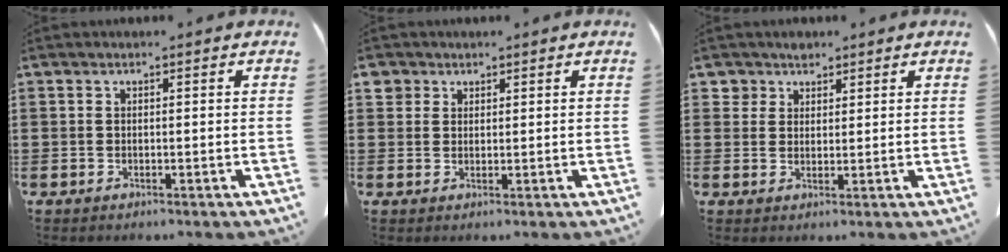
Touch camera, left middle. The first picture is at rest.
{"total": 2.2, "force": [1.5, 1.5, 0.3], "torque": [-0.004, 0.003, 0.027]}
{"total": 2.9, "force": [2.1, 2.0, 0.3], "torque": [-0.009, 0.007, 0.038]}